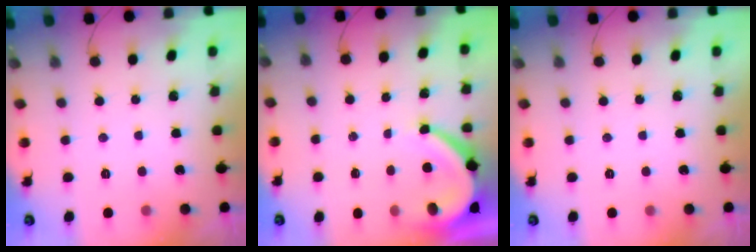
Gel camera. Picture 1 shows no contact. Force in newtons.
{"total": 7.0, "press": 7.0, "slide": 0.4}
{"total": 0.0}